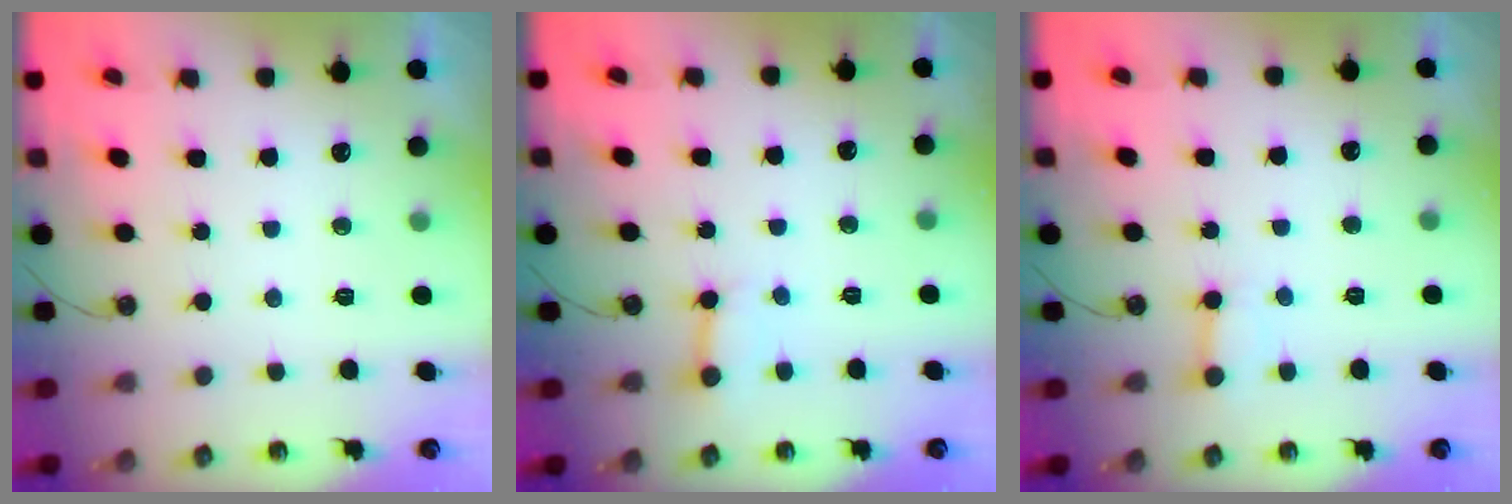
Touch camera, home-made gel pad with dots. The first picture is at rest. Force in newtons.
{"total": 3.3, "press": 3.3, "slide": 0.3}
{"total": 3.0, "press": 3.0, "slide": 0.4}